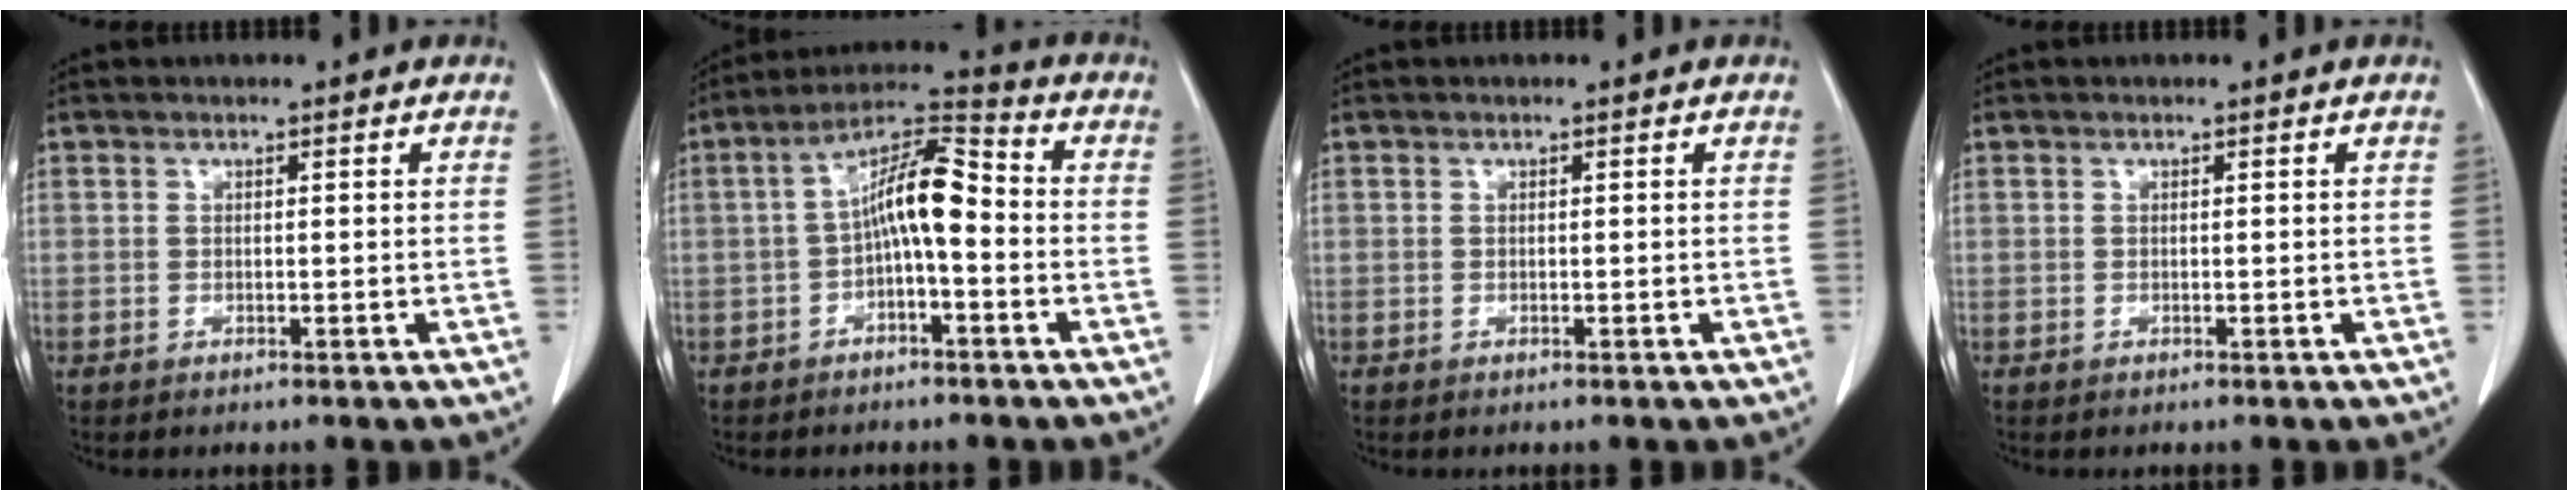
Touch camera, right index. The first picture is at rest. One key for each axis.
{"total": 9.3, "fx": -1.0, "fy": 2.5, "fz": 8.9, "tx": -0.162, "ty": 0.034, "tz": -0.021}
{"total": 0.0}
{"total": 0.0}